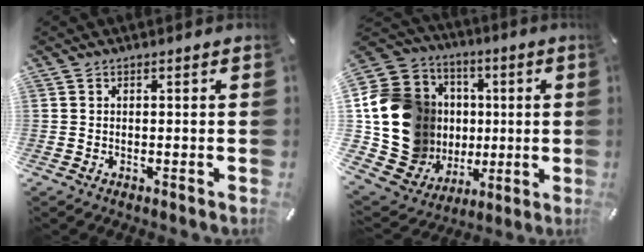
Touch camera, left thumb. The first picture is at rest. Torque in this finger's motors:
{"motor_torque": [1.53, 1.60, 2.16, 0.05, 0.52]}